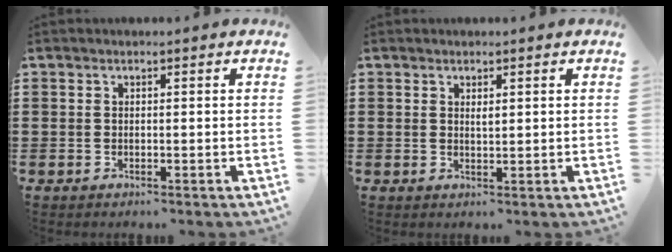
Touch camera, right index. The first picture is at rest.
{"total": 1.0, "force": [0.5, 0.3, 0.8], "torque": [-0.017, 0.002, 0.008]}